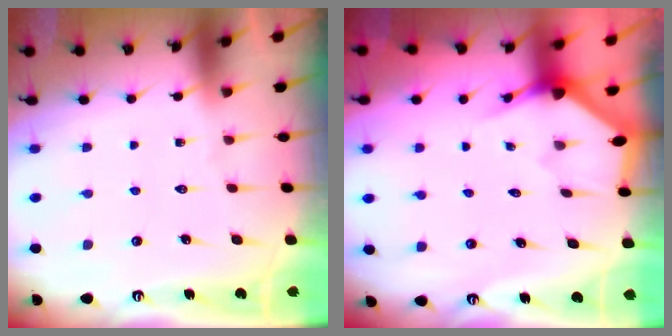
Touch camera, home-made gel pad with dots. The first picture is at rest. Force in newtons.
{"total": 2.6, "press": 2.6, "slide": 0.2}